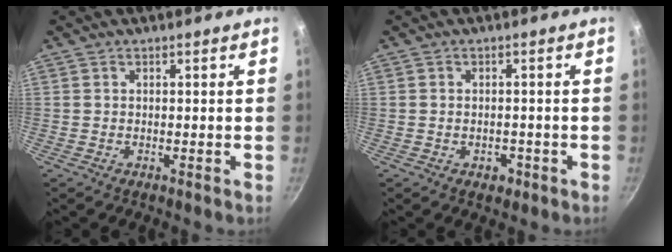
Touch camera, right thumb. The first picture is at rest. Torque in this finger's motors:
{"motor_torque": [-0.16, -0.10, -0.32, 0.12, -0.03]}